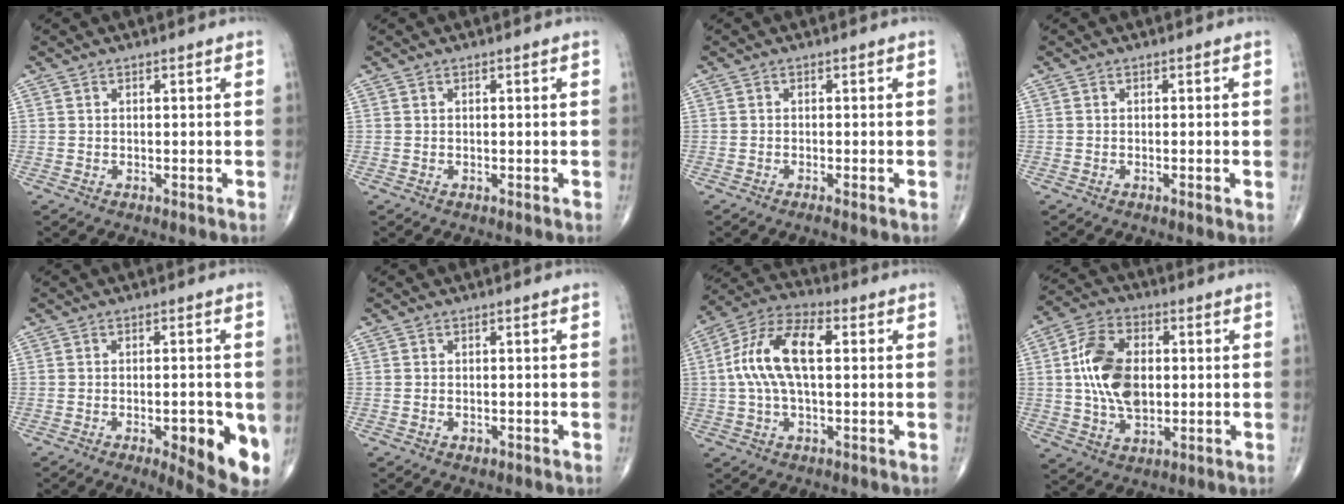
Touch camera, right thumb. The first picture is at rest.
{"total": 0.0}
{"total": 1.1, "force": [-0.6, 0.0, 0.9], "torque": [-0.025, -0.003, -0.014]}
{"total": 1.0, "force": [-0.2, 0.1, 0.9], "torque": [-0.019, -0.003, -0.004]}
{"total": 10.9, "force": [-3.1, 3.4, 9.9], "torque": [-0.117, -0.012, -0.032]}
{"total": 0.9, "force": [-0.4, 0.6, 0.5], "torque": [-0.010, 0.004, -0.004]}
{"total": 13.5, "force": [1.6, 6.5, 11.7], "torque": [-0.237, 0.032, 0.024]}
{"total": 13.6, "force": [0.8, 8.5, 10.6], "torque": [-0.184, 0.010, 0.015]}